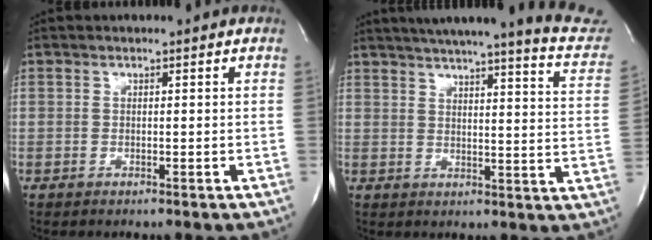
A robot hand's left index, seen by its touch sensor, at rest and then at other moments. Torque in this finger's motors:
{"motor_torque": [0.19, -0.35, 0.41, 0.05]}